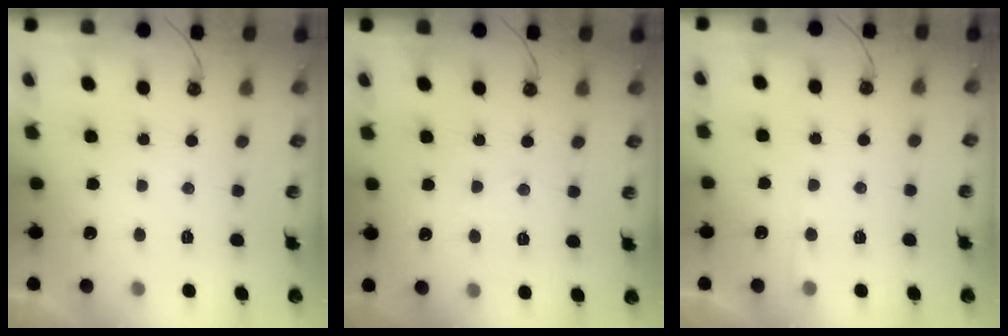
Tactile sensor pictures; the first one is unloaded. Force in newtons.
{"total": 4.7, "press": 4.6, "slide": 0.7}
{"total": 4.6, "press": 4.5, "slide": 0.5}